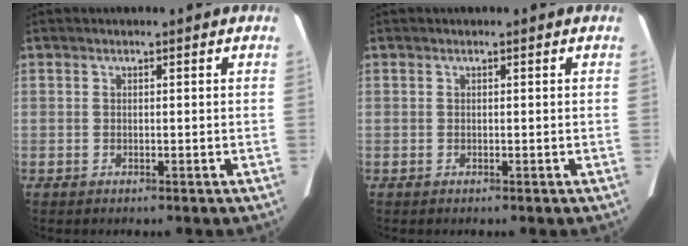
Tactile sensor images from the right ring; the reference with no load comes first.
{"total": 0.0}